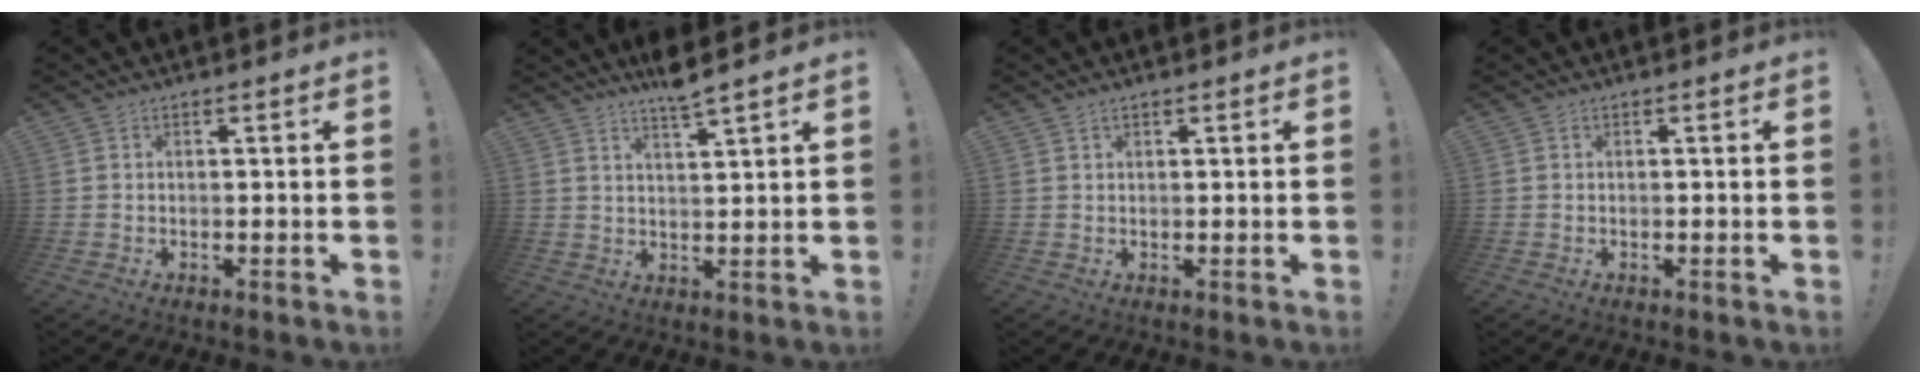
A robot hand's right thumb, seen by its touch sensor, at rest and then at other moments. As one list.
[{"total": 5.4, "force": [4.4, -0.5, 3.1], "torque": [-0.052, -0.026, 0.071]}, {"total": 1.1, "force": [0.9, 0.5, 0.4], "torque": [-0.007, -0.001, 0.017]}, {"total": 0.0}]